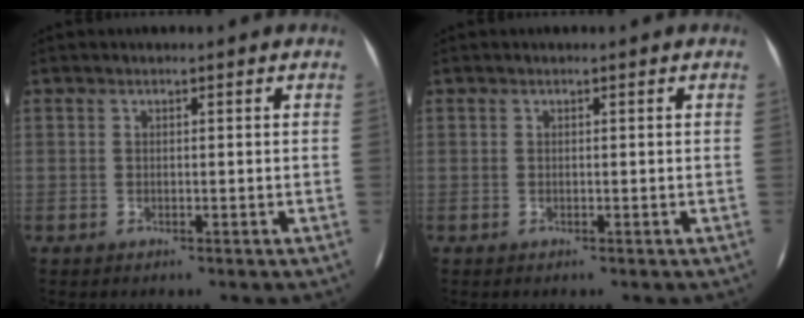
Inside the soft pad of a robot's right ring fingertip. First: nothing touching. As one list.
[{"total": 0.0}]